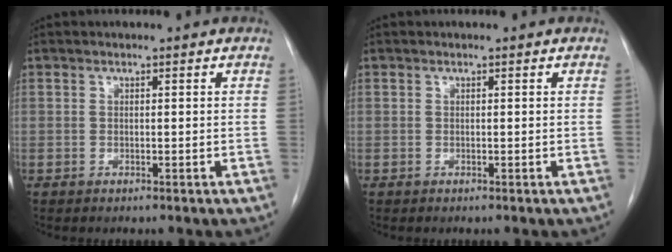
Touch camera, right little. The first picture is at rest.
{"total": 0.0}